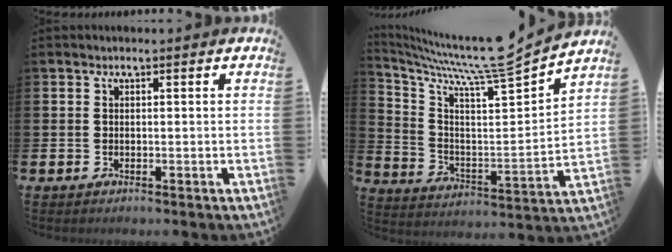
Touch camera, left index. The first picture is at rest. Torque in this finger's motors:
{"motor_torque": [0.83, -1.31, 0.13, 0.12]}